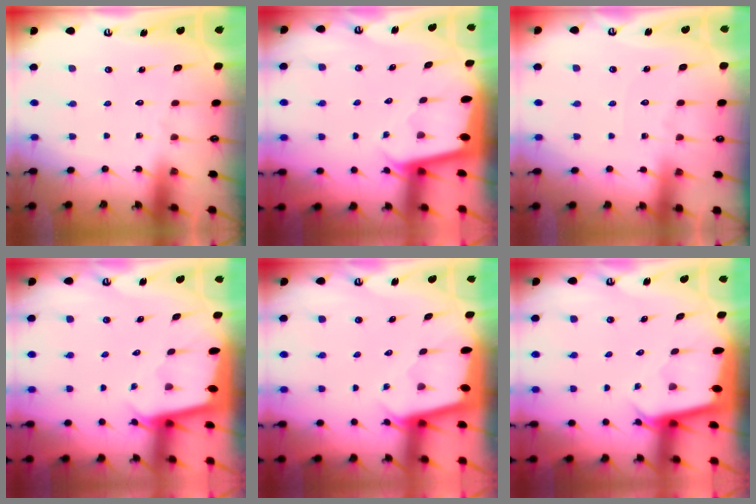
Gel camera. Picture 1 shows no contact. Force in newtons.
{"total": 2.0, "press": 2.0, "slide": 0.1}
{"total": 3.0, "press": 2.9, "slide": 0.4}
{"total": 1.9, "press": 1.9, "slide": 0.1}
{"total": 2.0, "press": 1.9, "slide": 0.2}
{"total": 2.7, "press": 2.7, "slide": 0.0}